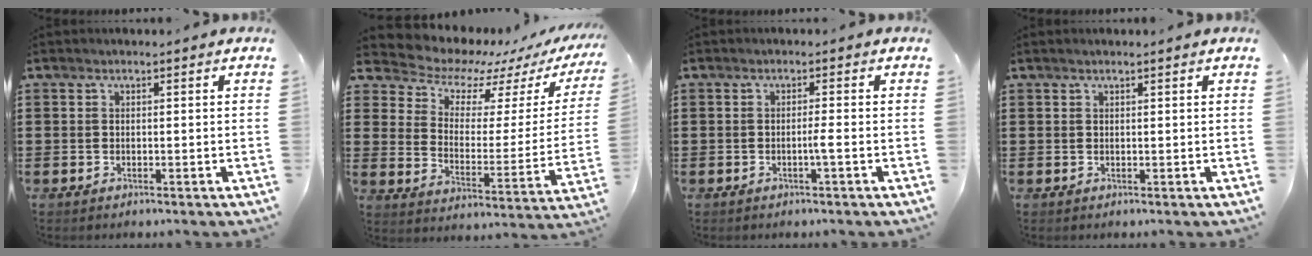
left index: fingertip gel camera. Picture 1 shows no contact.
{"total": 6.7, "force": [6.1, 2.5, 1.1], "torque": [-0.048, -0.055, 0.102]}
{"total": 1.8, "force": [-0.6, -0.4, 1.6], "torque": [-0.027, -0.004, -0.012]}
{"total": 0.6, "force": [0.4, -0.1, 0.4], "torque": [-0.007, 0.000, 0.009]}